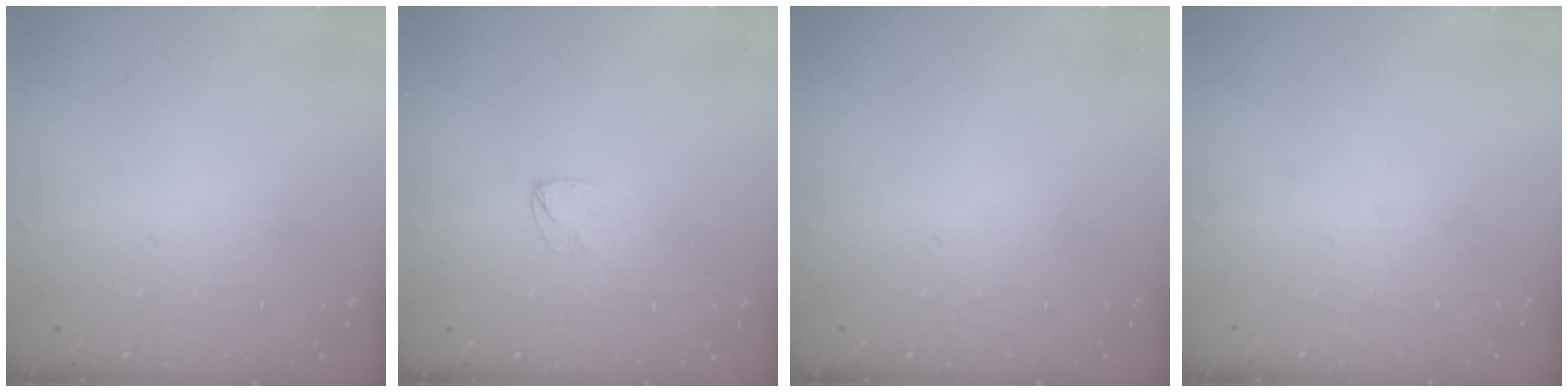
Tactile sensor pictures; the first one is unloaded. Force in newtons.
{"total": 2.5, "press": 2.5, "slide": 0.2}
{"total": 0.0}
{"total": 0.0}